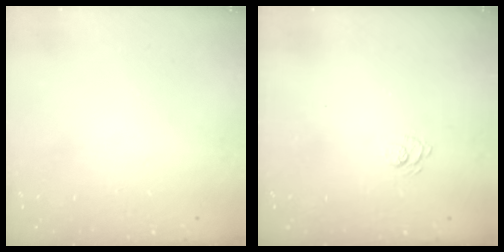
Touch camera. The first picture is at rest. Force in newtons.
{"total": 2.1, "press": 1.6, "slide": 1.3}